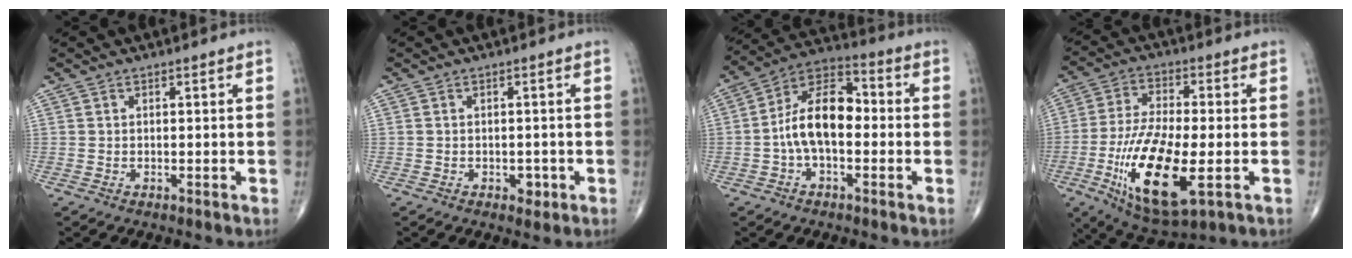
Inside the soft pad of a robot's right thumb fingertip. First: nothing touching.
{"total": 1.9, "force": [-0.8, 1.3, 1.2], "torque": [-0.008, 0.002, -0.008]}
{"total": 12.6, "force": [-1.2, 7.0, 10.4], "torque": [-0.174, 0.041, -0.032]}
{"total": 18.5, "force": [-5.1, 6.5, 16.6], "torque": [-0.329, -0.008, -0.082]}